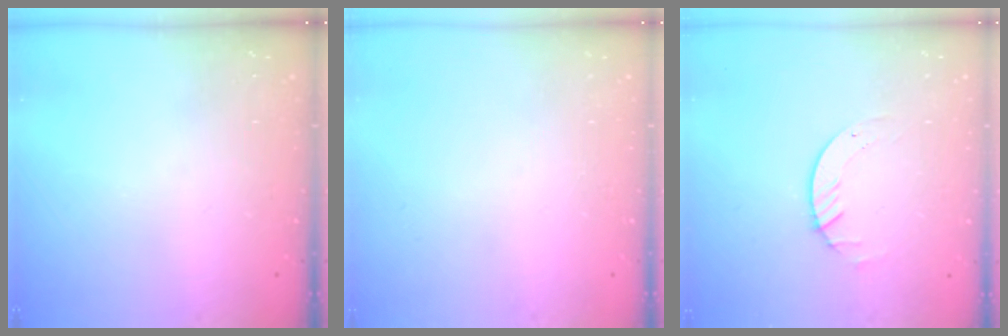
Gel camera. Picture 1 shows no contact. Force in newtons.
{"total": 0.0}
{"total": 2.7, "press": 2.7, "slide": 0.3}